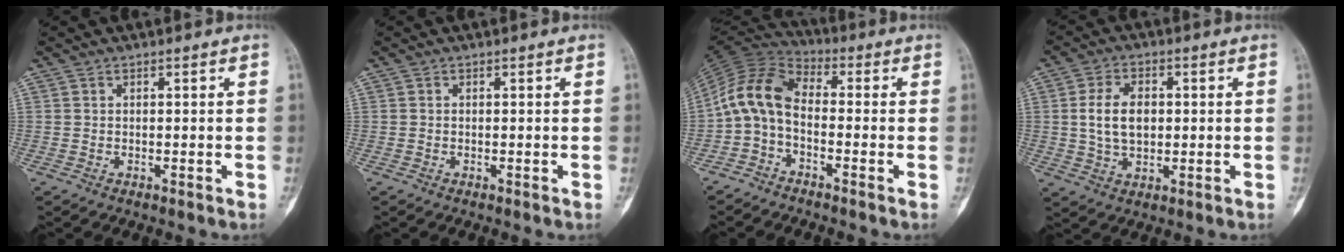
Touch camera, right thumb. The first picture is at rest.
{"total": 0.0}
{"total": 9.8, "force": [-1.8, 5.8, 7.6], "torque": [-0.143, 0.043, -0.055]}
{"total": 8.0, "force": [0.6, 5.2, 6.0], "torque": [-0.100, 0.004, 0.014]}